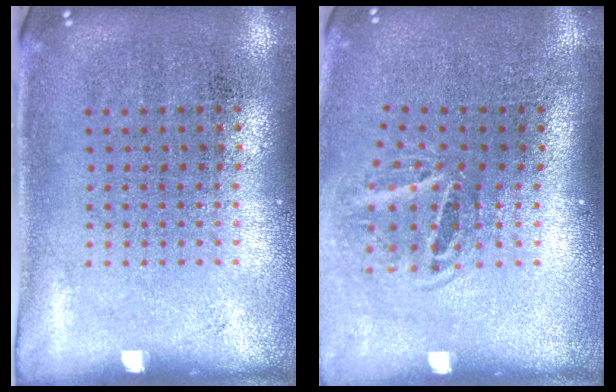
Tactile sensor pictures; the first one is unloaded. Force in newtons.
{"total": 1.9, "press": 1.2, "slide": 1.5}